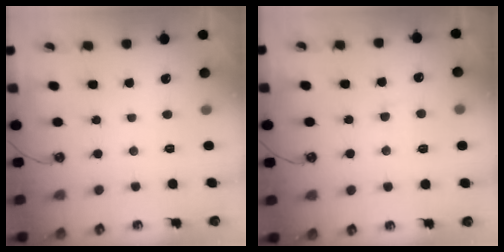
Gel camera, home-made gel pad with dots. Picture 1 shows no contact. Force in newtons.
{"total": 0.7, "press": 0.3, "slide": 0.6}